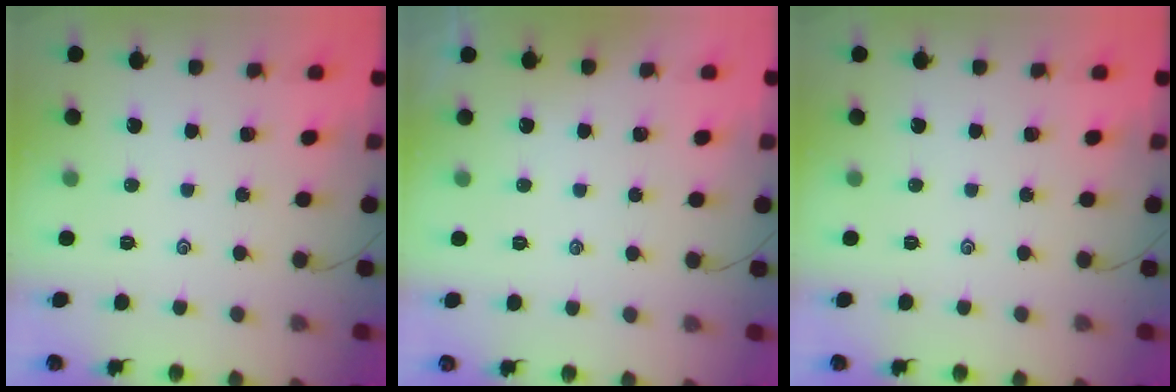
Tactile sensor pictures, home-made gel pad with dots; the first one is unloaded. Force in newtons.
{"total": 1.2, "press": 1.2, "slide": 0.3}
{"total": 0.0}